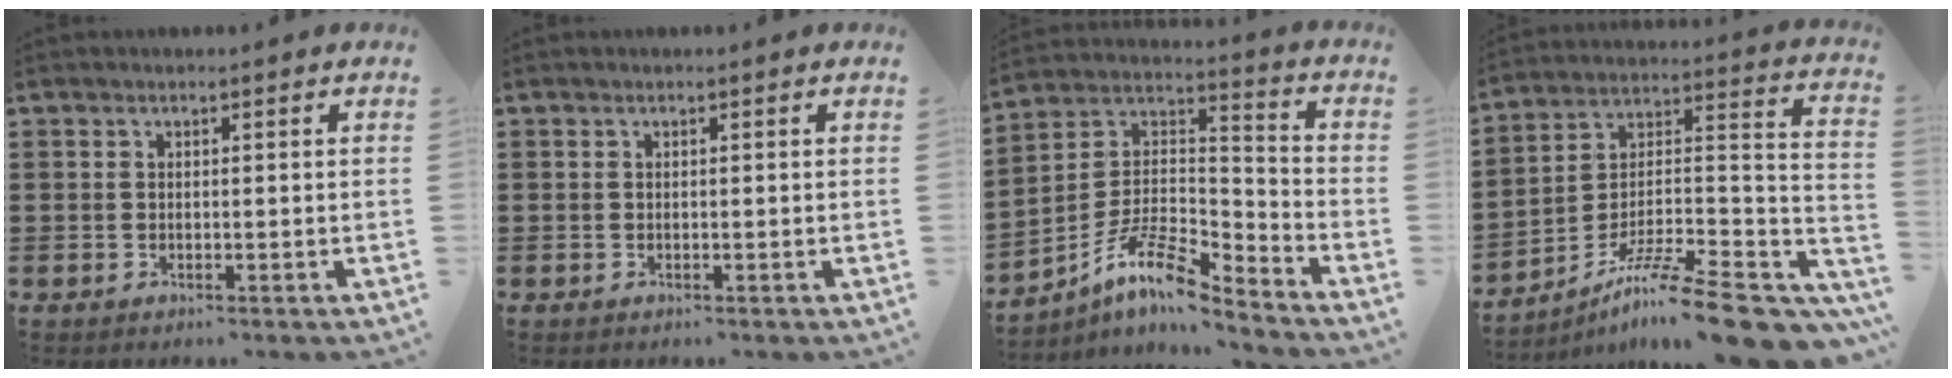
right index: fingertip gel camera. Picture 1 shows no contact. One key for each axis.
{"total": 0.0}
{"total": 9.8, "fx": -7.6, "fy": 2.3, "fz": 5.8, "tx": -0.128, "ty": 0.000, "tz": -0.155}
{"total": 13.6, "fx": -10.2, "fy": 2.2, "fz": 8.7, "tx": -0.136, "ty": 0.026, "tz": -0.181}